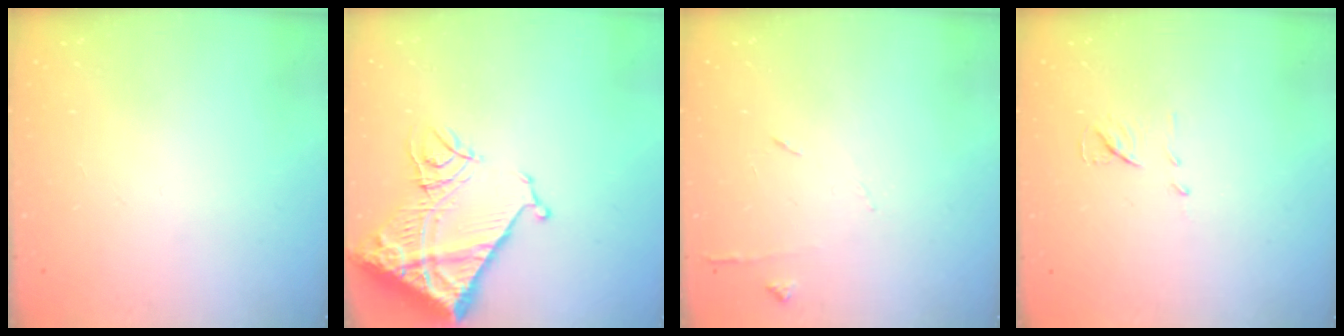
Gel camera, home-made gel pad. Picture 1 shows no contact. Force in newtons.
{"total": 18.4, "press": 18.3, "slide": 2.2}
{"total": 6.2, "press": 6.1, "slide": 0.8}
{"total": 7.0, "press": 7.0, "slide": 0.3}